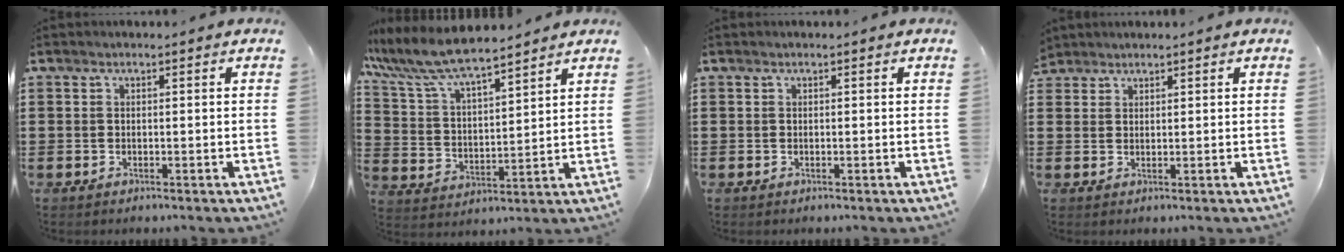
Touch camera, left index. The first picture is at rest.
{"total": 7.9, "force": [7.2, 1.1, 3.1], "torque": [-0.091, -0.034, 0.127]}
{"total": 0.0}
{"total": 1.8, "force": [1.7, 0.6, 0.0], "torque": [-0.004, 0.003, 0.034]}